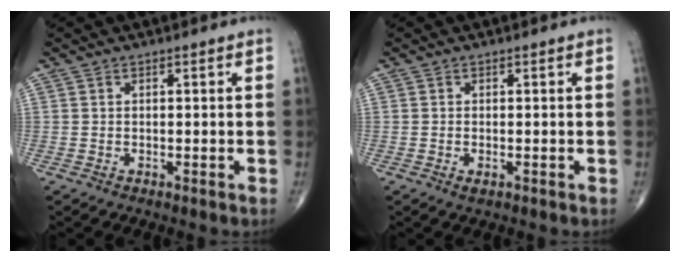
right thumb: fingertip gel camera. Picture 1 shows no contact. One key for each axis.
{"total": 1.1, "fx": -0.4, "fy": 0.5, "fz": 0.9, "tx": -0.016, "ty": -0.003, "tz": -0.006}